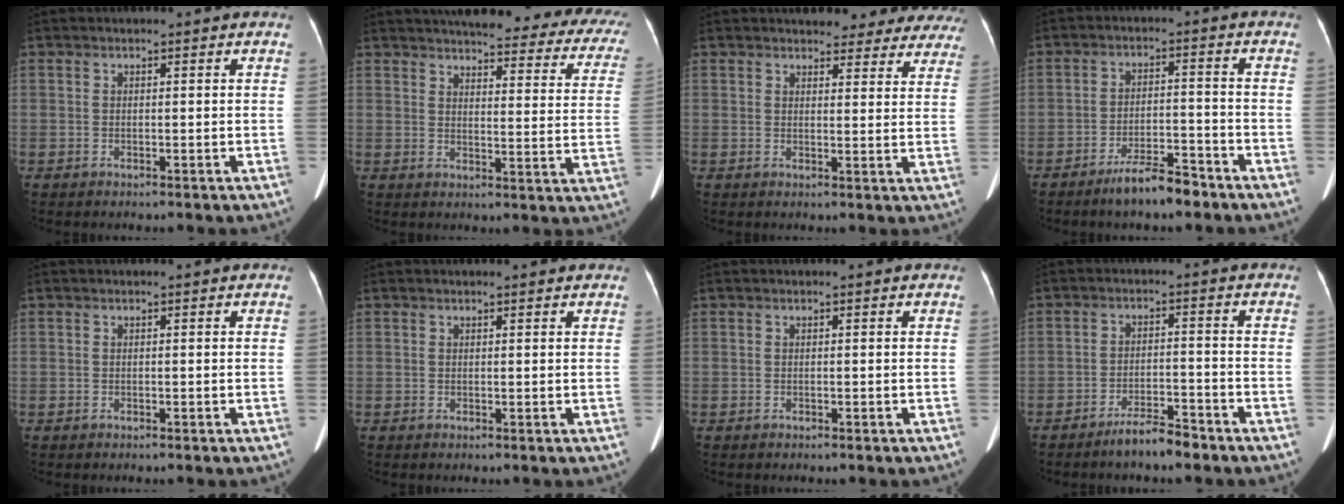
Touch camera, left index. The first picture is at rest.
{"total": 27.7, "force": [24.1, 6.3, 12.2], "torque": [-0.155, -0.035, 0.259]}
{"total": 17.2, "force": [15.7, 5.3, 4.6], "torque": [-0.028, -0.012, 0.160]}
{"total": 6.3, "force": [-5.1, 1.3, 3.4], "torque": [-0.067, -0.004, -0.091]}
{"total": 0.0}
{"total": 2.3, "force": [2.1, 0.4, 1.0], "torque": [-0.011, 0.018, 0.021]}
{"total": 0.0}
{"total": 4.7, "force": [-4.0, 0.7, 2.2], "torque": [-0.044, -0.004, -0.074]}